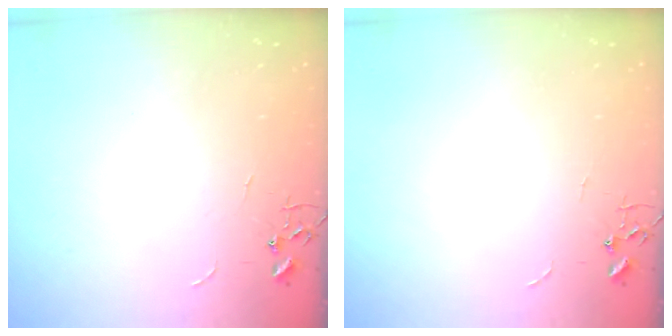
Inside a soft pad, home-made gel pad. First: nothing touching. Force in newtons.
{"total": 0.0}